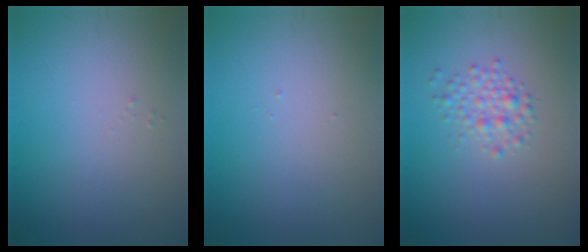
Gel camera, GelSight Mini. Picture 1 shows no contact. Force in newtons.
{"total": 0.0}
{"total": 2.0, "press": 2.0, "slide": 0.1}